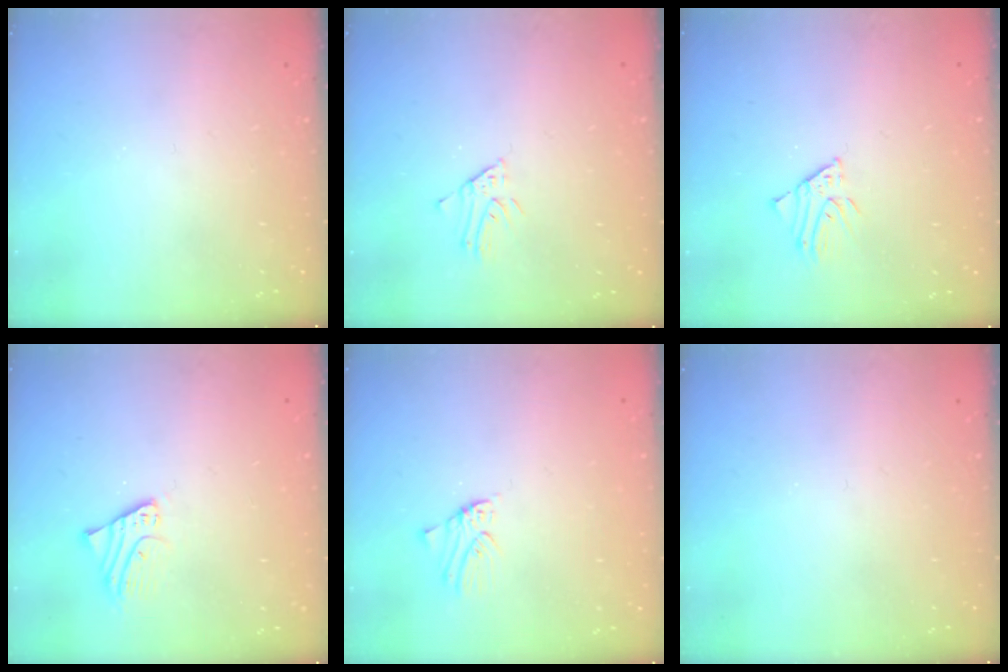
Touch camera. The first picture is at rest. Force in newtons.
{"total": 2.9, "press": 2.9, "slide": 0.2}
{"total": 2.5, "press": 2.5, "slide": 0.1}
{"total": 2.6, "press": 2.6, "slide": 0.2}
{"total": 0.0}
{"total": 0.0}